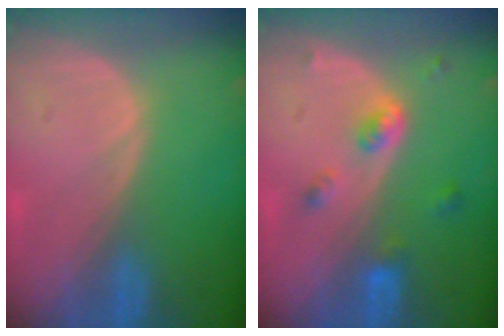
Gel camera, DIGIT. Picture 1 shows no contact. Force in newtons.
{"total": 4.3, "press": 3.9, "slide": 1.7}